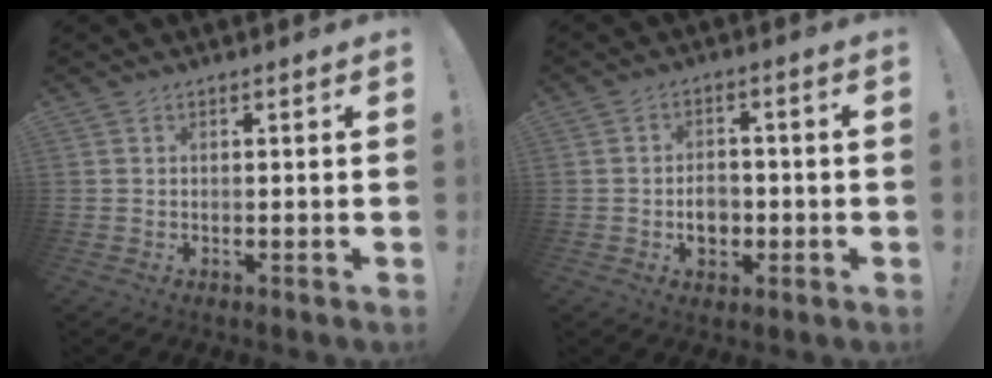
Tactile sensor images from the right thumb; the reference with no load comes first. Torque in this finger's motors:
{"motor_torque": [0.48, 0.45, -0.02, -0.39, 0.07]}